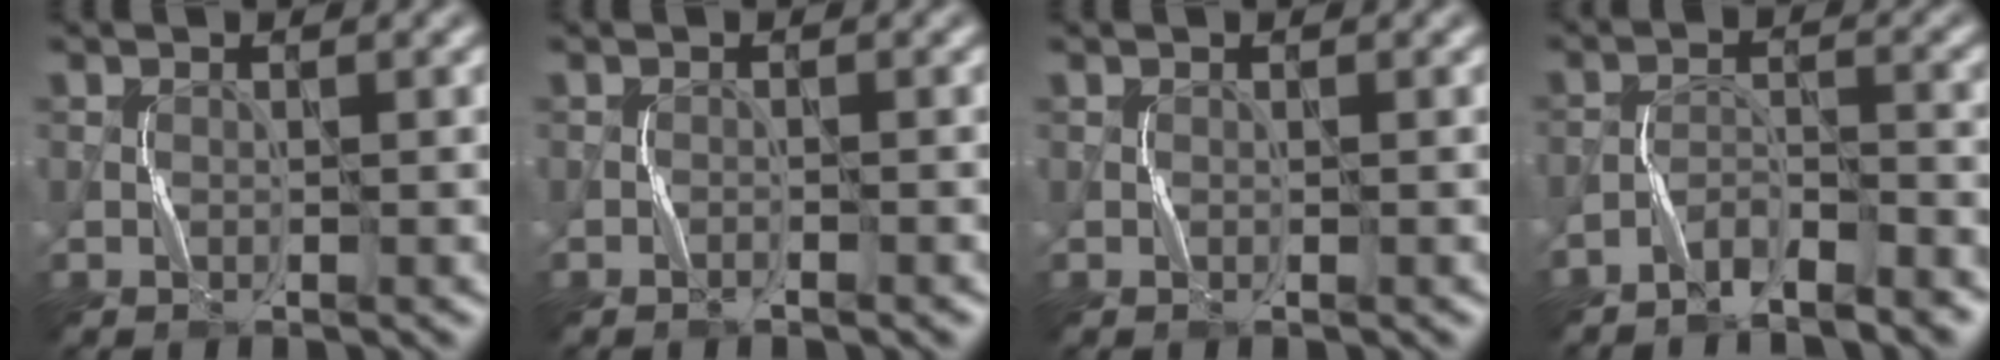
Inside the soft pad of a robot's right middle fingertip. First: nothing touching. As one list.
[{"total": 0.5, "force": [-0.5, -0.1, 0.2], "torque": [-0.005, 0.001, -0.008]}, {"total": 0.0}, {"total": 3.6, "force": [-3.2, 0.6, 1.5], "torque": [-0.030, 0.004, -0.061]}]